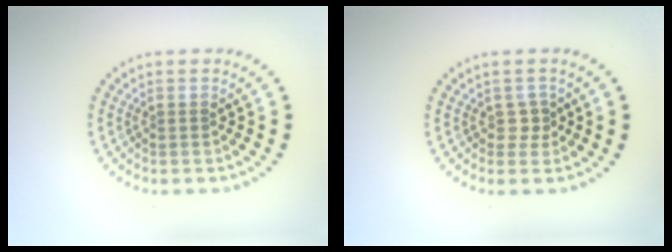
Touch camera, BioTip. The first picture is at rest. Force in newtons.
{"total": 1.2, "press": 1.0, "slide": 0.6}